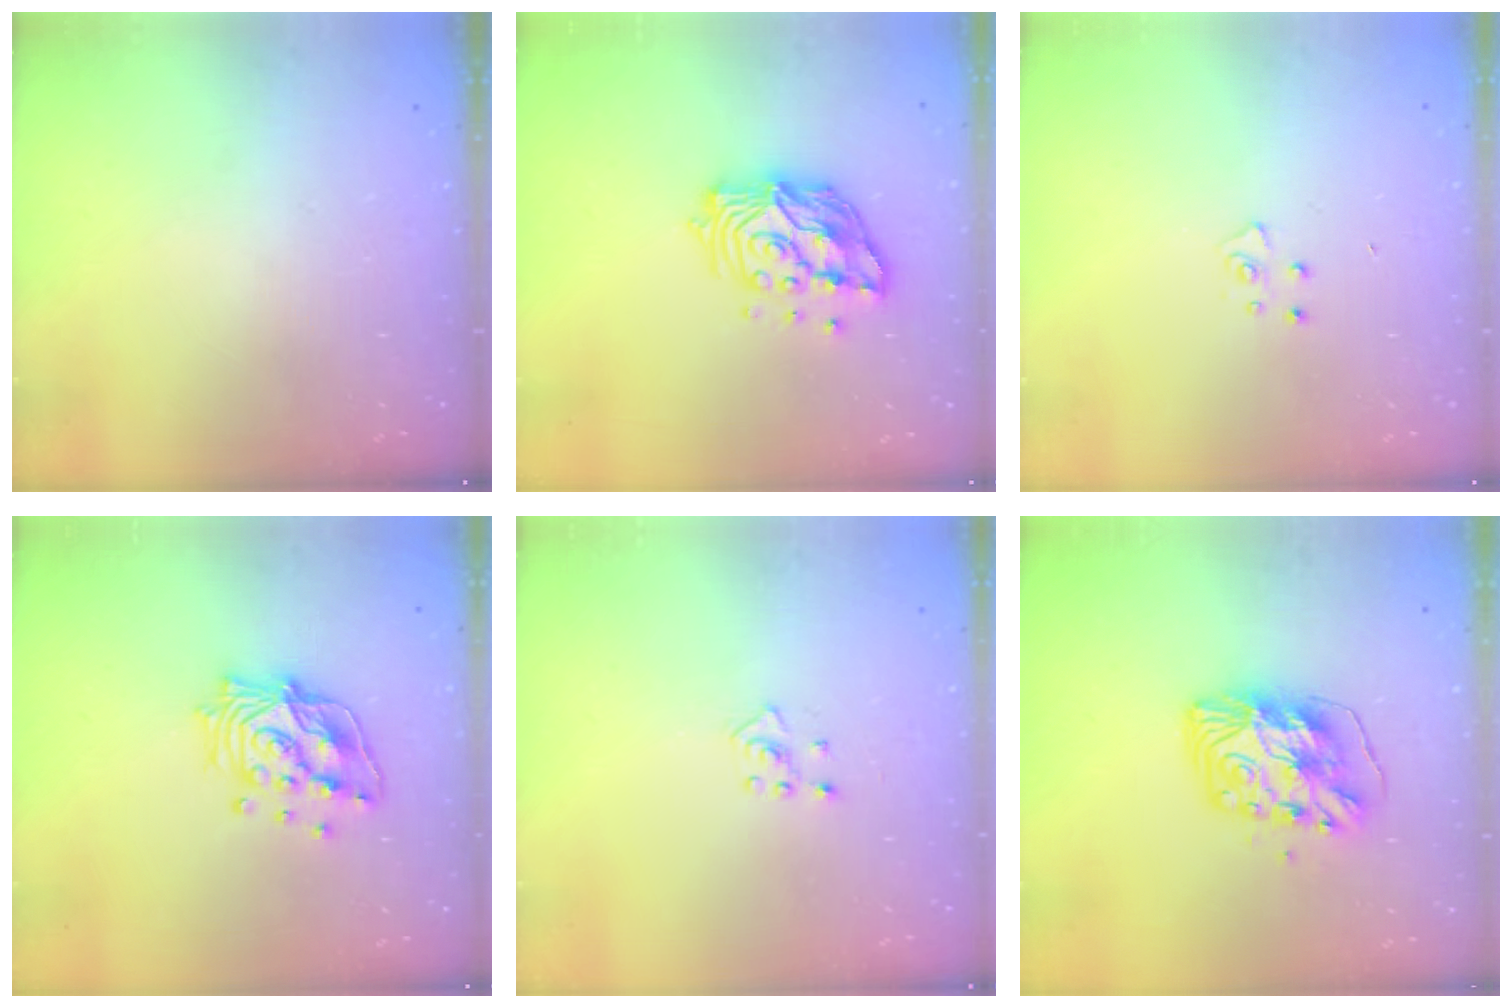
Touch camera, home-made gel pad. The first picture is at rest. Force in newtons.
{"total": 15.1, "press": 15.0, "slide": 1.4}
{"total": 4.4, "press": 4.4, "slide": 0.3}
{"total": 15.0, "press": 14.8, "slide": 1.9}
{"total": 2.4, "press": 2.4, "slide": 0.5}
{"total": 11.3, "press": 11.3, "slide": 1.1}